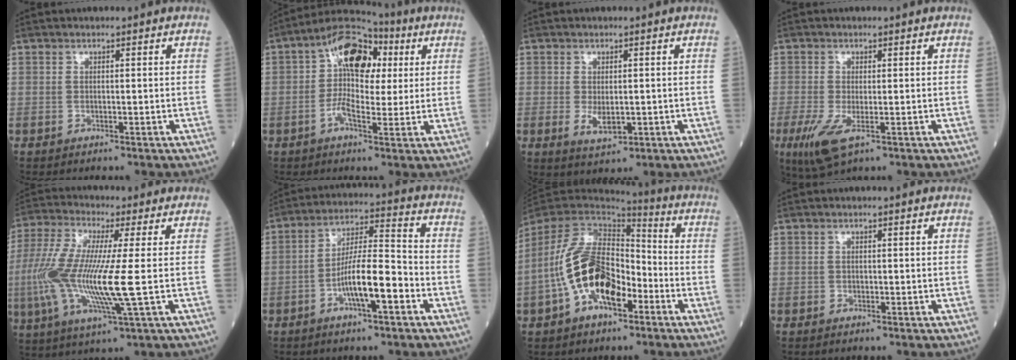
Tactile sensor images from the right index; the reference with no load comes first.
{"total": 10.5, "force": [2.1, 5.1, 8.9], "torque": [-0.159, 0.038, 0.025]}
{"total": 3.5, "force": [-0.6, 1.6, 3.1], "torque": [-0.055, -0.008, -0.003]}
{"total": 5.7, "force": [-2.3, 1.5, 5.0], "torque": [-0.110, -0.020, -0.037]}
{"total": 15.1, "force": [-1.3, 1.2, 15.0], "torque": [-0.333, -0.014, -0.034]}
{"total": 10.0, "force": [-3.8, 1.6, 9.1], "torque": [-0.167, 0.010, -0.068]}
{"total": 14.7, "force": [-4.8, 7.1, 11.9], "torque": [-0.259, 0.013, -0.085]}
{"total": 0.0}